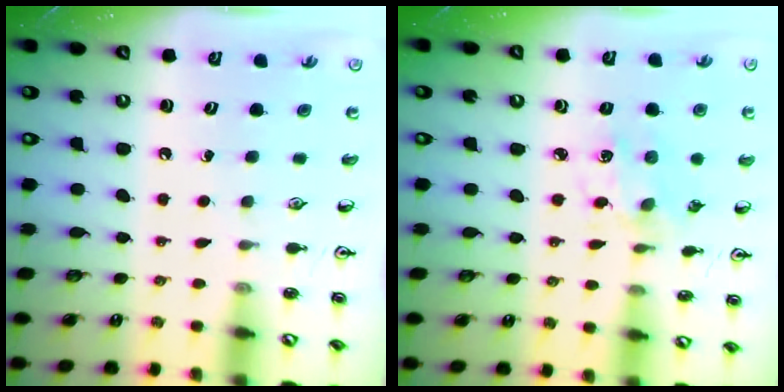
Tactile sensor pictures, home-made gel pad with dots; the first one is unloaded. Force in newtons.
{"total": 2.1, "press": 2.0, "slide": 0.6}